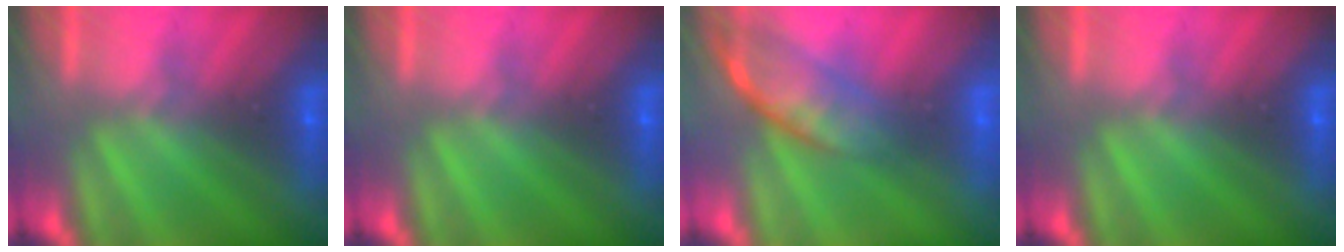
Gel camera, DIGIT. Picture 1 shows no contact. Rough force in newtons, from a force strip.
{"total": 0.0}
{"total": 2.7}
{"total": 0.0}